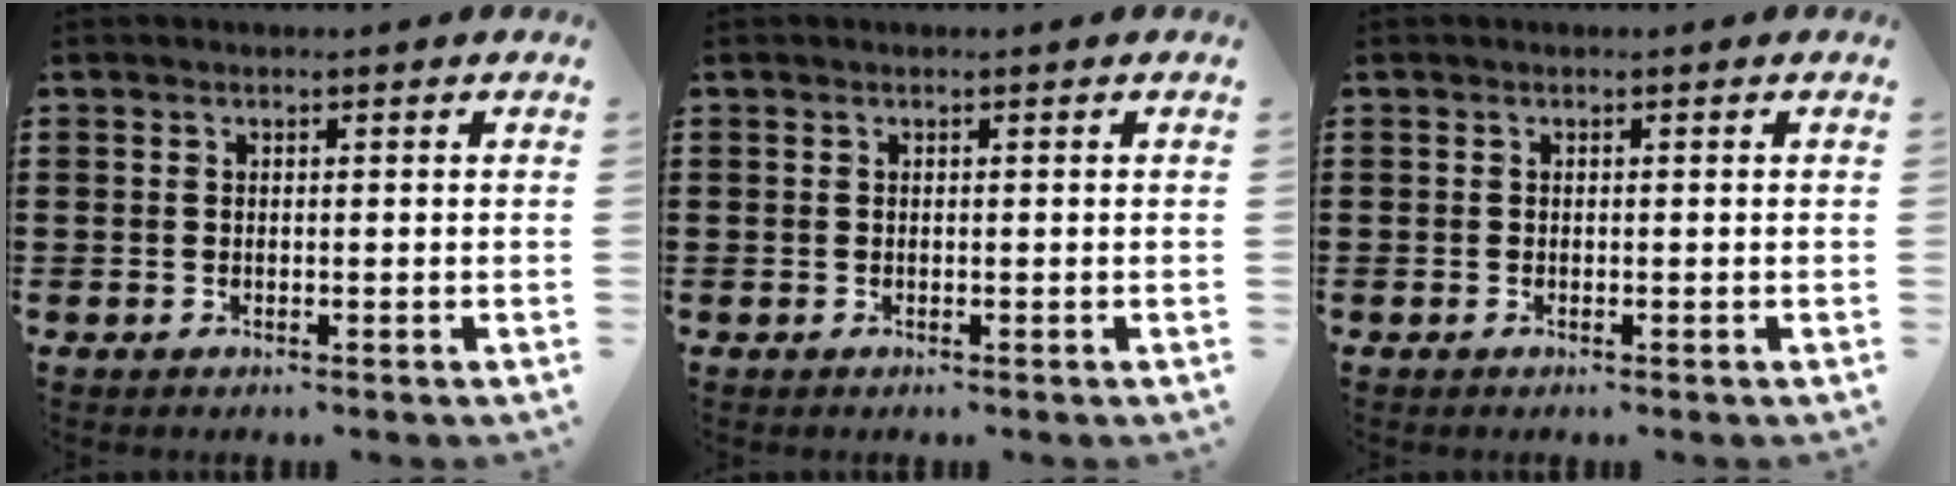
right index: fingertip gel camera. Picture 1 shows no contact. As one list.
[{"total": 0.0}, {"total": 0.0}]